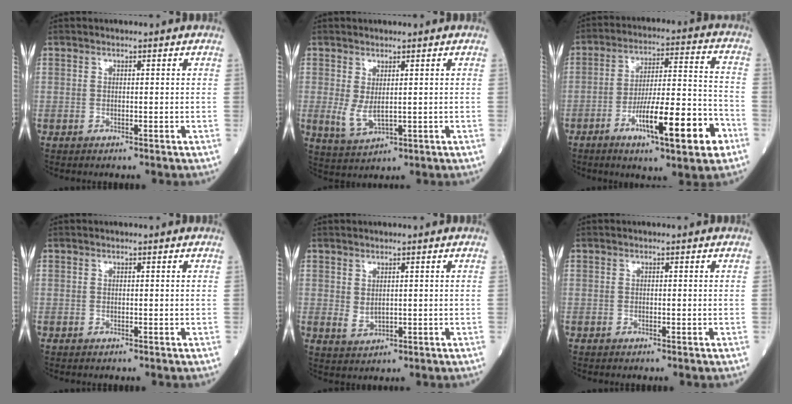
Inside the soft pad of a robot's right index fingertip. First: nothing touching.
{"total": 4.9, "force": [0.1, 1.8, 4.5], "torque": [-0.100, -0.009, 0.012]}
{"total": 15.4, "force": [-7.1, 2.0, 13.6], "torque": [-0.222, 0.005, -0.107]}
{"total": 0.0}
{"total": 2.2, "force": [0.4, 1.3, 1.6], "torque": [-0.033, -0.002, 0.016]}
{"total": 0.0}